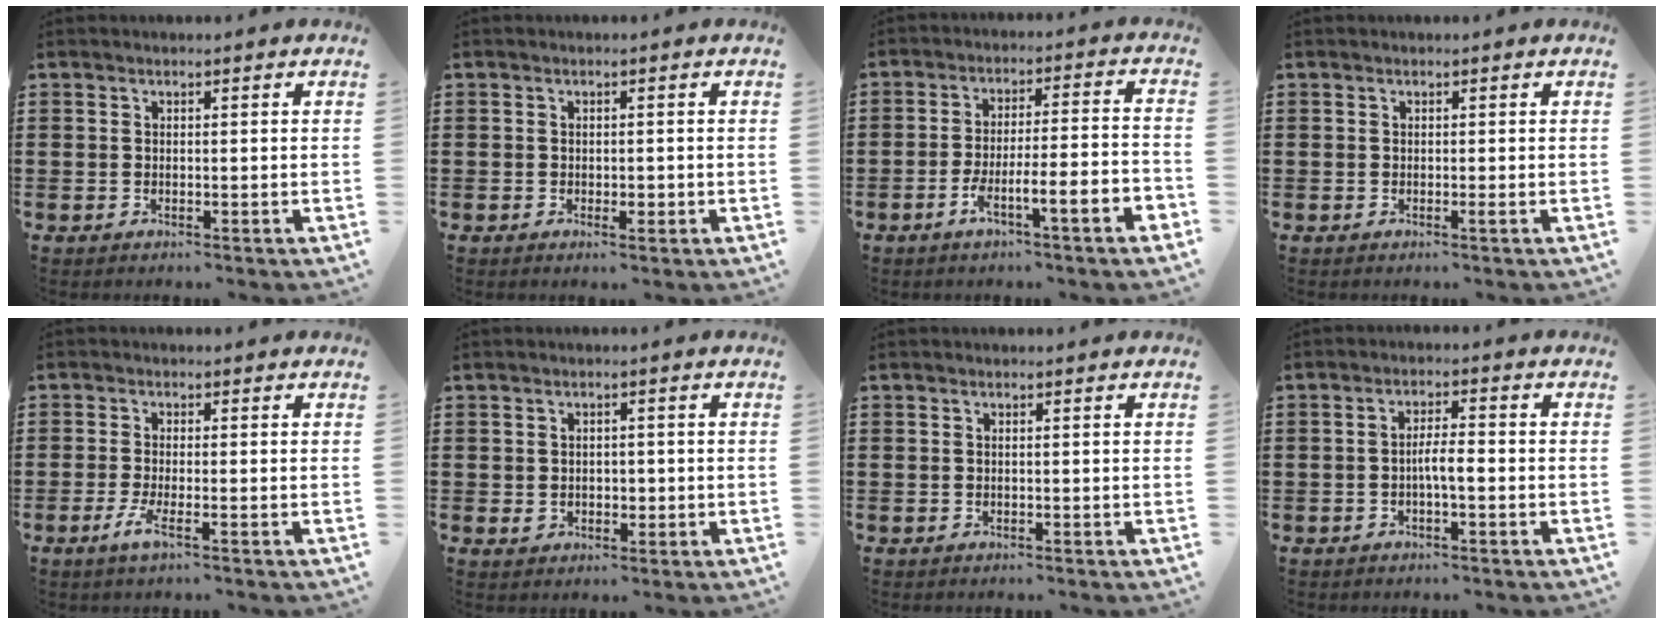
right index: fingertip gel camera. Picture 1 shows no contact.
{"total": 1.4, "force": [-0.4, 0.6, 1.2], "torque": [-0.022, 0.000, -0.008]}
{"total": 7.0, "force": [-4.3, 0.4, 5.5], "torque": [-0.097, -0.005, -0.082]}
{"total": 0.6, "force": [-0.1, -0.2, 0.5], "torque": [-0.010, -0.003, -0.002]}
{"total": 3.3, "force": [-1.4, 0.3, 2.9], "torque": [-0.071, -0.012, -0.031]}
{"total": 2.1, "force": [-0.2, 1.7, 1.1], "torque": [-0.026, 0.007, -0.005]}
{"total": 0.0}
{"total": 2.6, "force": [-0.7, 0.7, 2.4], "torque": [-0.044, 0.003, -0.013]}